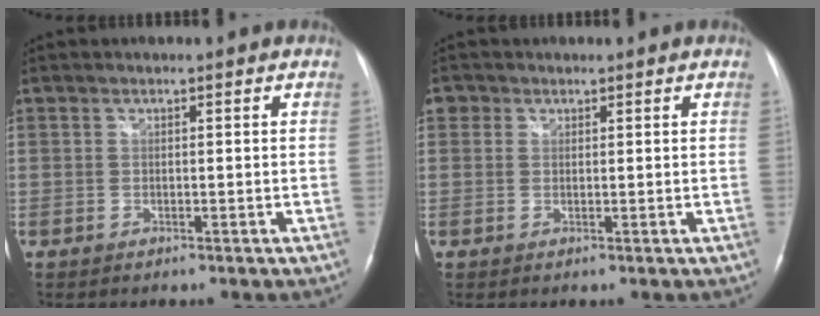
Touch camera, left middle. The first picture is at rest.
{"total": 1.8, "force": [0.9, 1.6, 0.2], "torque": [0.007, 0.005, 0.010]}